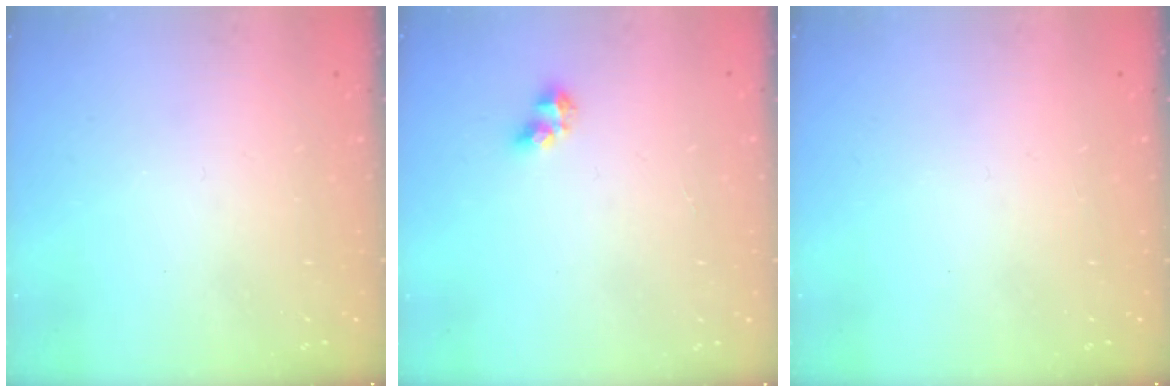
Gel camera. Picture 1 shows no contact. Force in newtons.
{"total": 5.4, "press": 5.4, "slide": 0.8}
{"total": 0.0}